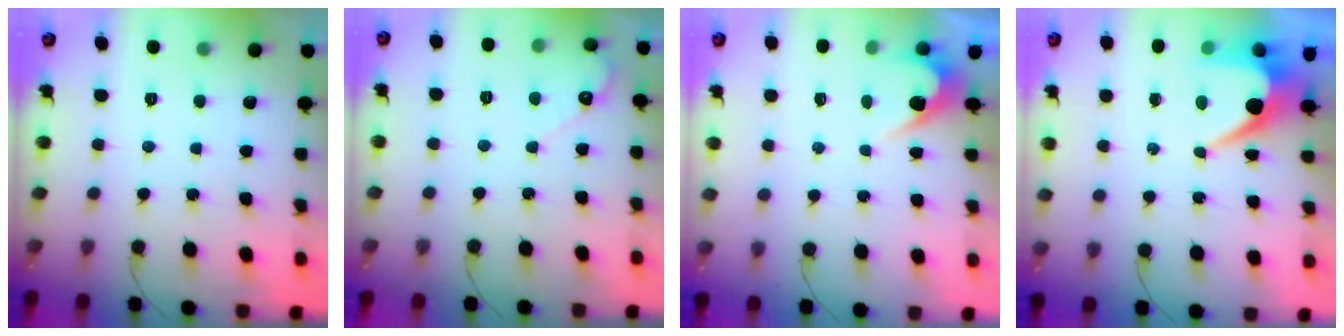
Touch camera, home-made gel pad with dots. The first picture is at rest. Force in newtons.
{"total": 3.3, "press": 3.2, "slide": 0.2}
{"total": 2.6, "press": 2.6, "slide": 0.1}
{"total": 8.4, "press": 8.4, "slide": 0.5}